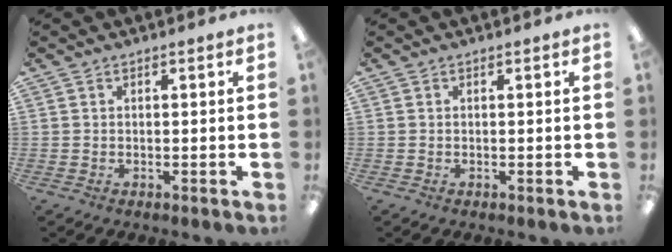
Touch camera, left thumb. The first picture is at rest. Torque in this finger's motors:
{"motor_torque": [0.02, -0.01, -0.09, 0.12, 0.00]}